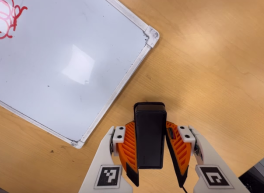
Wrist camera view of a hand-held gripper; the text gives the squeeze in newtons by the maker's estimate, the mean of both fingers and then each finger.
{"total": 6.2, "left": 4.9, "right": 7.6}